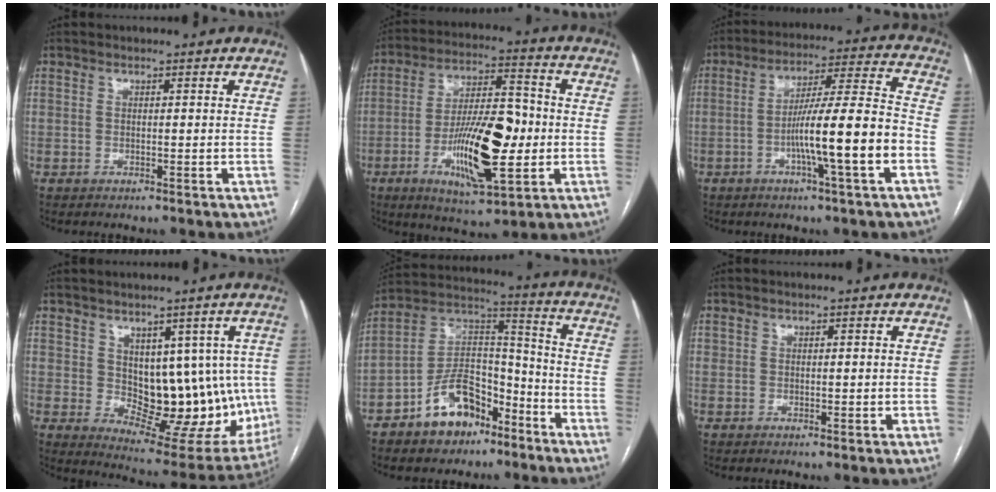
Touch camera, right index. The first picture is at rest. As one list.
[{"total": 16.5, "force": [-3.4, 4.6, 15.4], "torque": [-0.276, 0.004, -0.054]}, {"total": 13.8, "force": [-4.2, -0.2, 13.1], "torque": [-0.220, 0.009, -0.071]}, {"total": 14.2, "force": [0.8, 8.1, 11.6], "torque": [-0.123, 0.009, 0.036]}, {"total": 12.6, "force": [-7.5, 7.4, 6.9], "torque": [-0.133, 0.034, -0.126]}, {"total": 0.9, "force": [0.2, 0.7, 0.5], "torque": [-0.008, 0.002, 0.006]}]